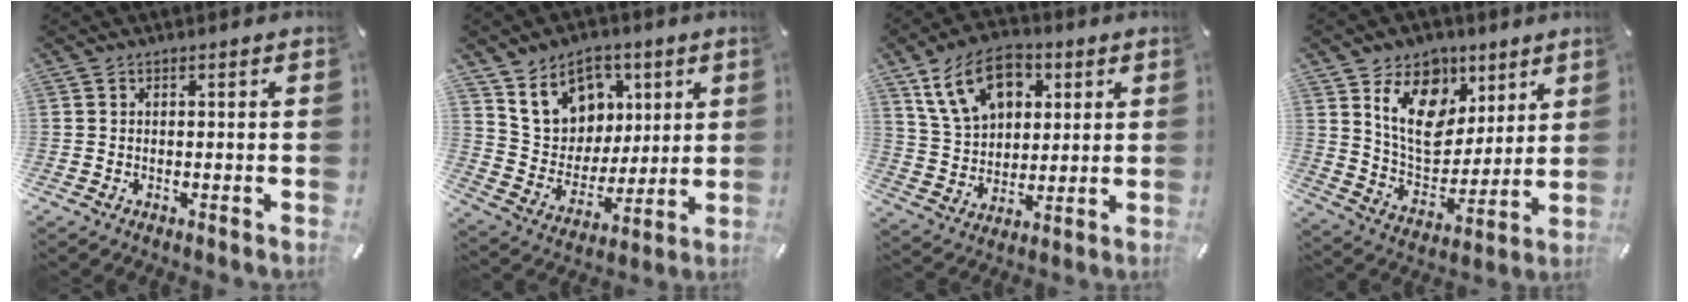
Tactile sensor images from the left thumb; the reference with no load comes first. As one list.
[{"total": 14.0, "force": [6.8, 11.5, 4.1], "torque": [-0.067, -0.043, 0.134]}, {"total": 14.1, "force": [6.4, 9.7, 7.8], "torque": [-0.150, -0.005, 0.121]}, {"total": 14.2, "force": [6.6, 10.9, 6.2], "torque": [-0.109, -0.035, 0.130]}]